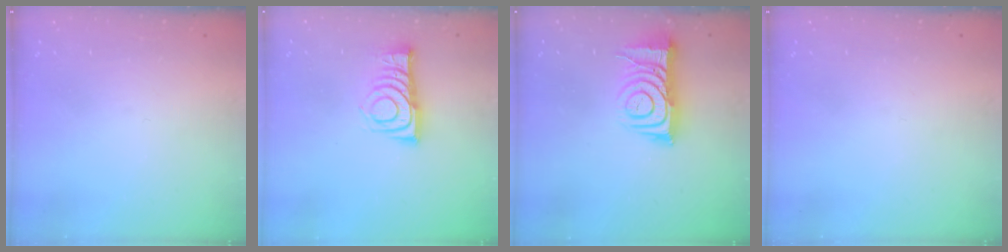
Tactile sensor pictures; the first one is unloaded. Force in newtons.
{"total": 9.5, "press": 9.5, "slide": 0.3}
{"total": 11.3, "press": 11.2, "slide": 1.0}
{"total": 0.0}